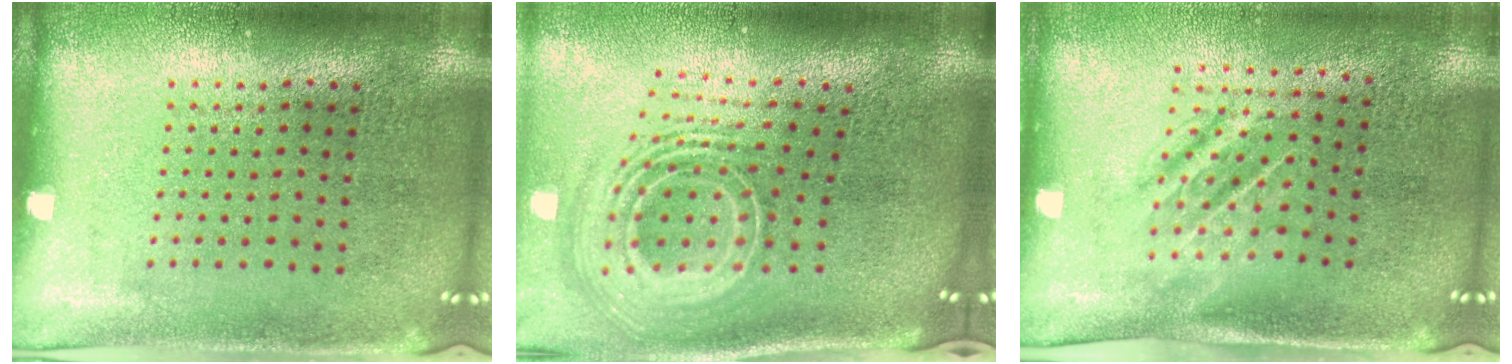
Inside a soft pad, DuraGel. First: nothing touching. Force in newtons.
{"total": 3.3, "press": 2.1, "slide": 2.5}
{"total": 1.6, "press": 1.2, "slide": 1.0}